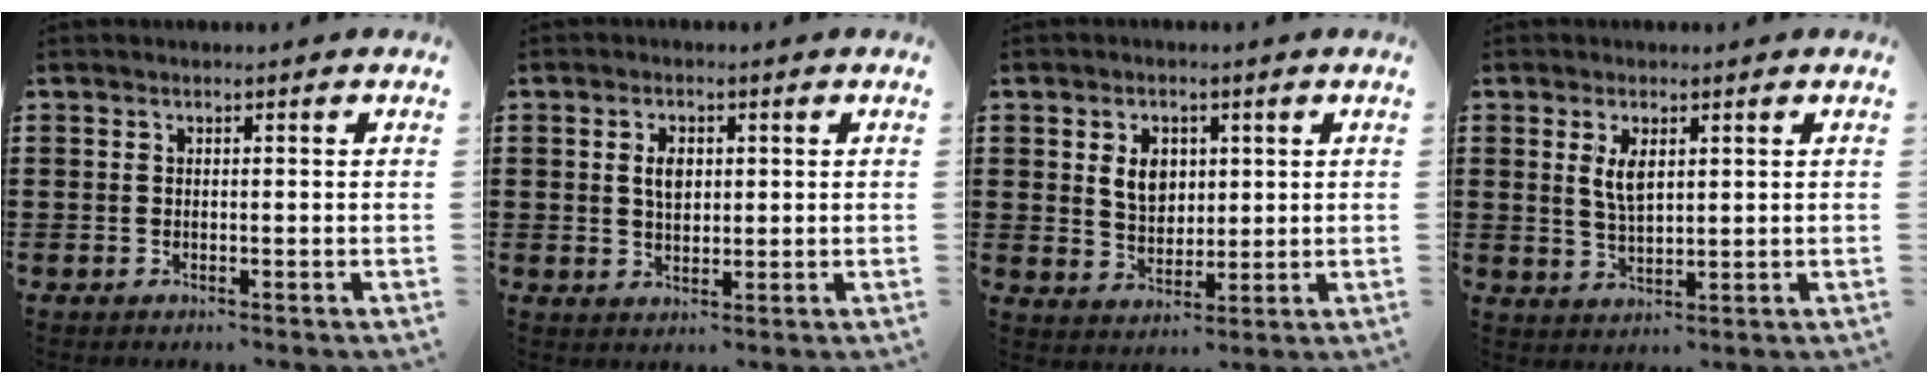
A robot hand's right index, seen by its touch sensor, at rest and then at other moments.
{"total": 3.3, "force": [0.7, 2.0, 2.6], "torque": [-0.048, 0.008, 0.009]}
{"total": 5.2, "force": [1.3, 3.9, 3.2], "torque": [-0.068, 0.011, 0.019]}
{"total": 3.8, "force": [1.4, 1.6, 3.1], "torque": [-0.060, 0.003, 0.022]}